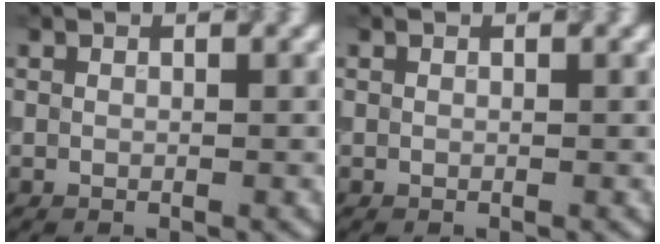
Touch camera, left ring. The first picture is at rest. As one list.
[{"total": 0.0}]